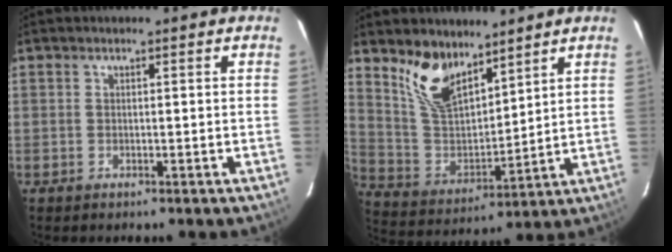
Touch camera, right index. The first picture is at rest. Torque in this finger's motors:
{"motor_torque": [0.30, 0.29, 0.44, 0.11]}